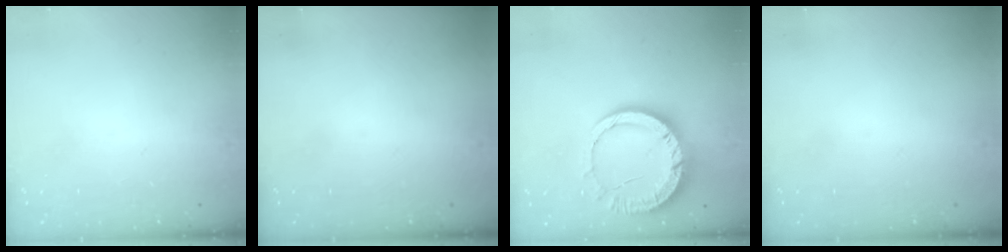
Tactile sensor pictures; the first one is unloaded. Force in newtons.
{"total": 0.0}
{"total": 12.7, "press": 12.6, "slide": 1.4}
{"total": 0.0}